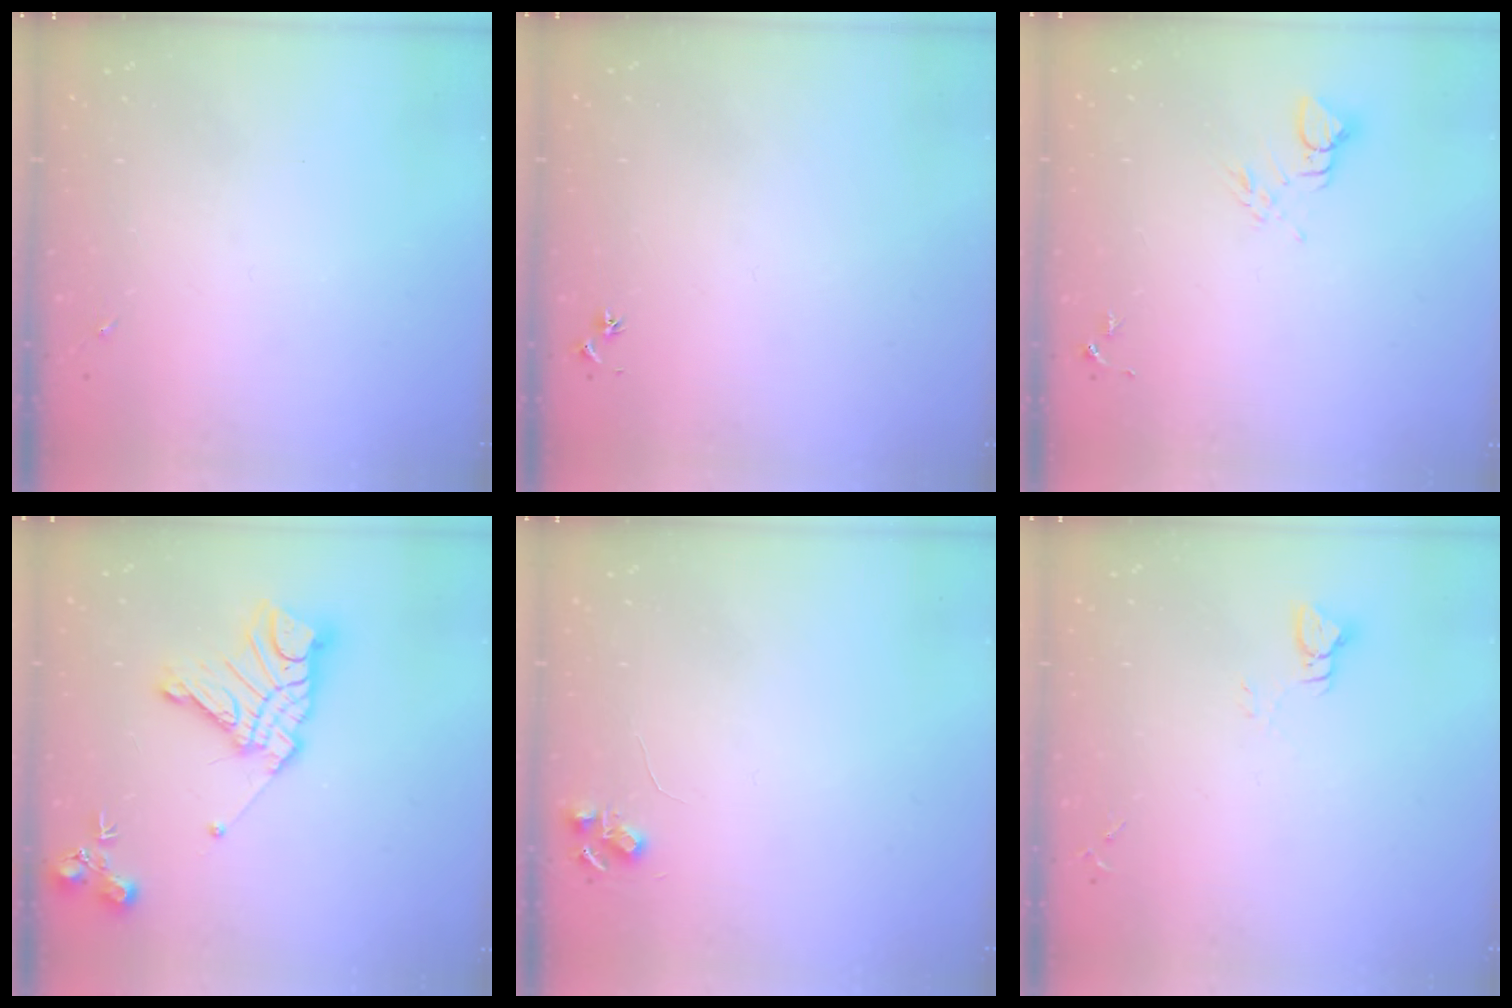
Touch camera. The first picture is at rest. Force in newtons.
{"total": 3.0, "press": 2.9, "slide": 0.3}
{"total": 5.0, "press": 4.9, "slide": 0.5}
{"total": 18.2, "press": 18.1, "slide": 1.5}
{"total": 5.8, "press": 5.8, "slide": 0.8}
{"total": 2.9, "press": 2.9, "slide": 0.2}